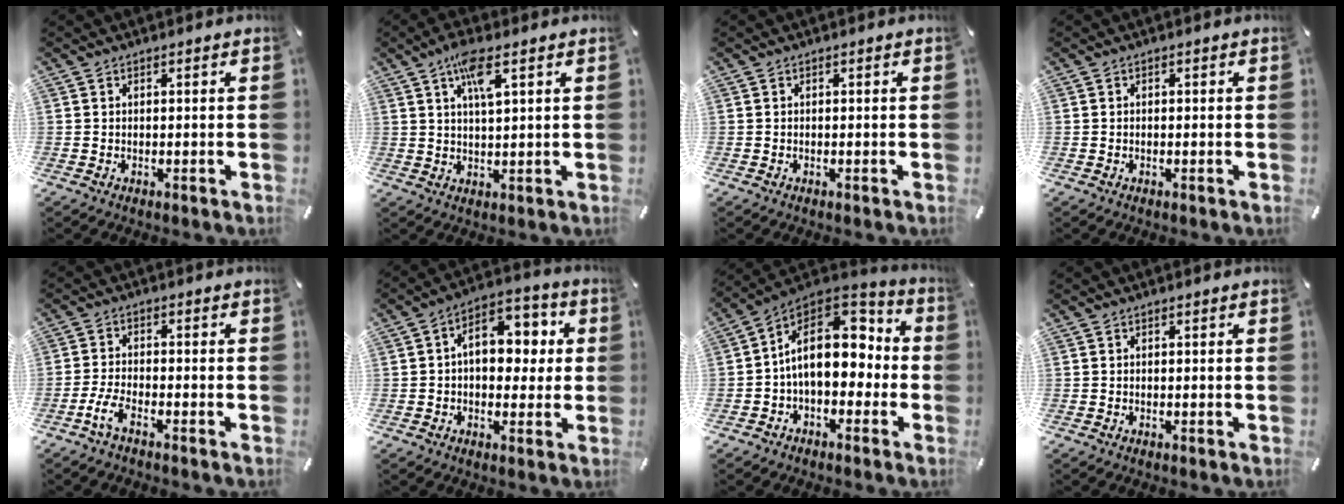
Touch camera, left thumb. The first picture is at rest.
{"total": 7.0, "force": [3.5, 1.8, 5.8], "torque": [-0.115, 0.002, 0.058]}
{"total": 0.0}
{"total": 0.0}
{"total": 4.7, "force": [-3.2, 1.2, 3.3], "torque": [-0.085, -0.001, -0.064]}
{"total": 10.8, "force": [1.5, 7.4, 7.8], "torque": [-0.094, -0.001, 0.022]}
{"total": 16.7, "force": [1.9, 11.3, 12.1], "torque": [-0.188, -0.006, 0.031]}
{"total": 0.0}